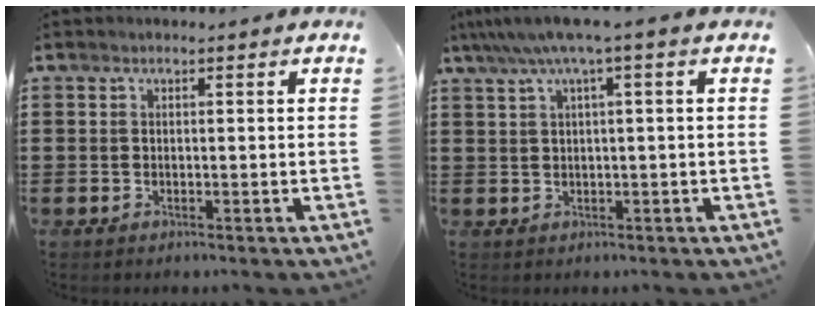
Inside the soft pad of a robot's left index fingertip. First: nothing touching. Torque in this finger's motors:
{"motor_torque": [0.33, -0.66, 0.82, 0.21]}